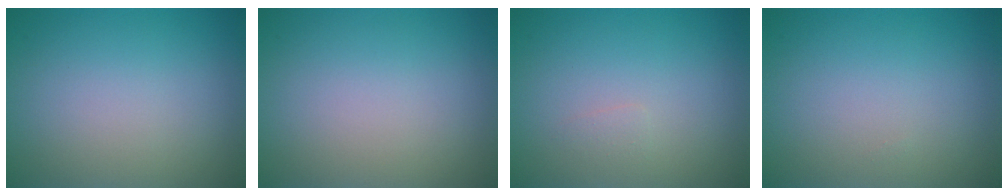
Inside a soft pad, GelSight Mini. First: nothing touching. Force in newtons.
{"total": 0.0}
{"total": 0.6, "press": 0.6, "slide": 0.0}
{"total": 0.0}